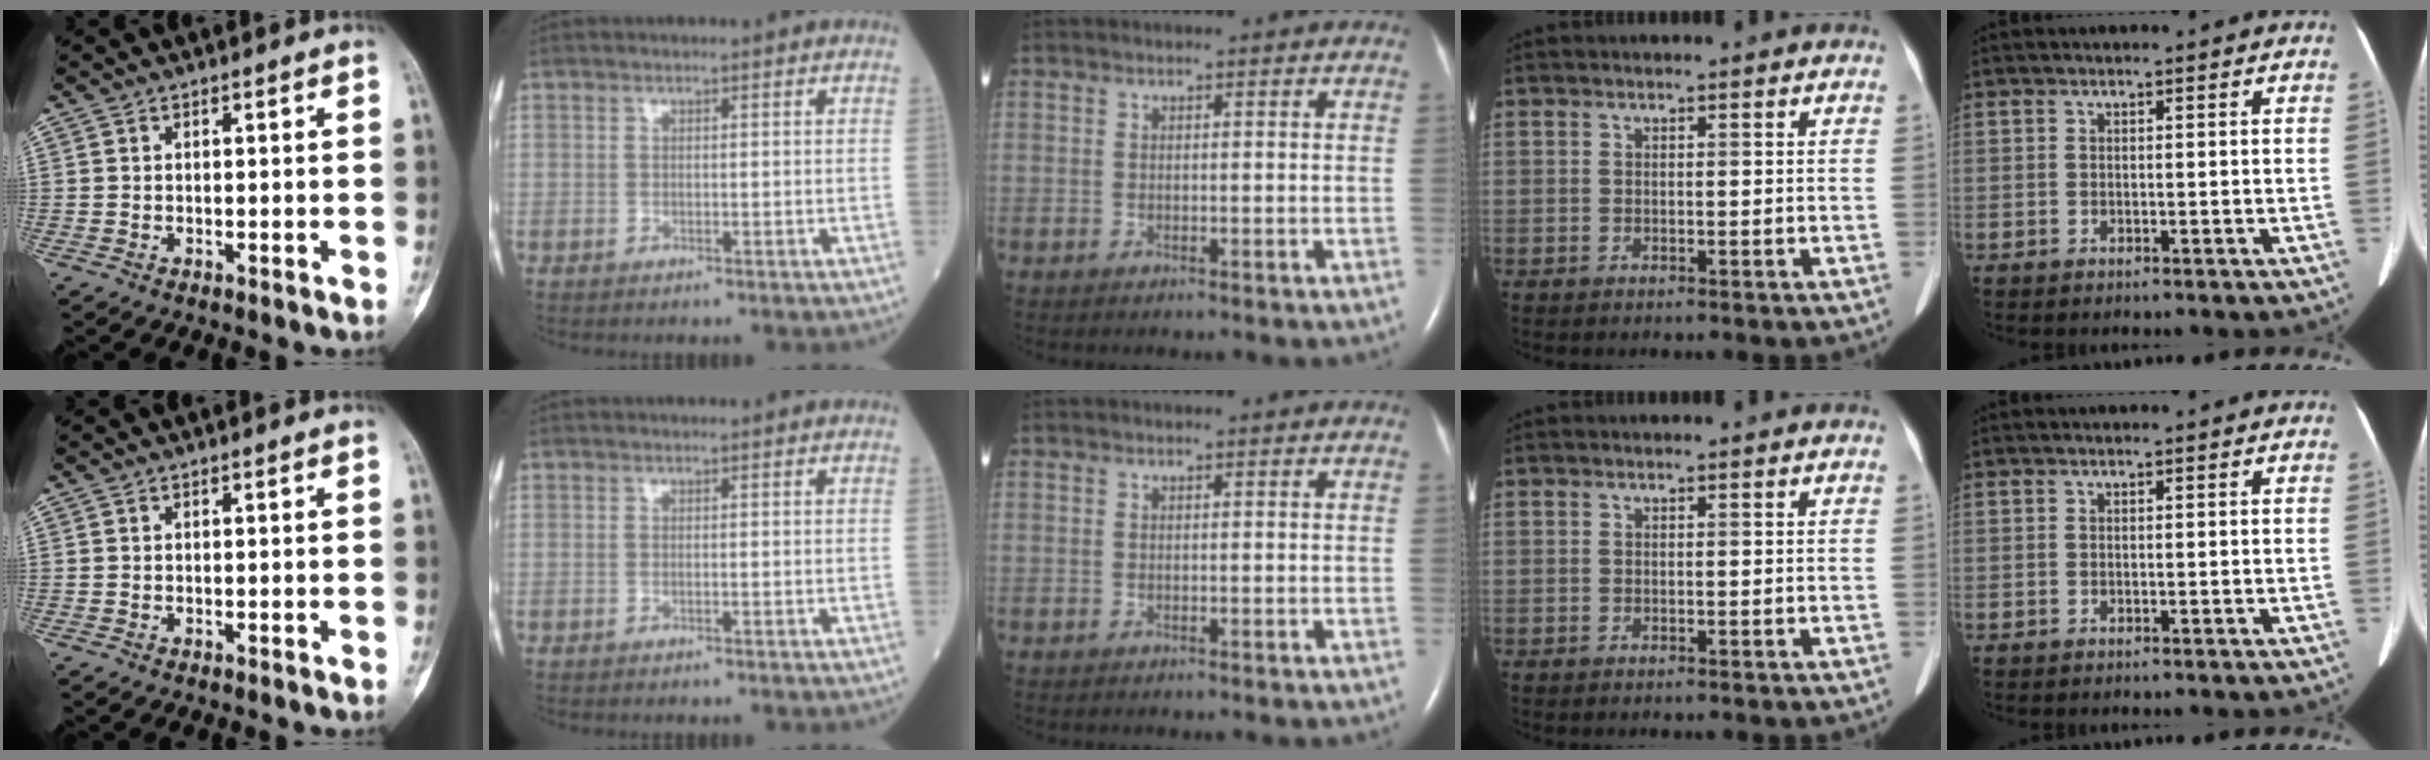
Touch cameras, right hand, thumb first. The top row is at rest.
{}